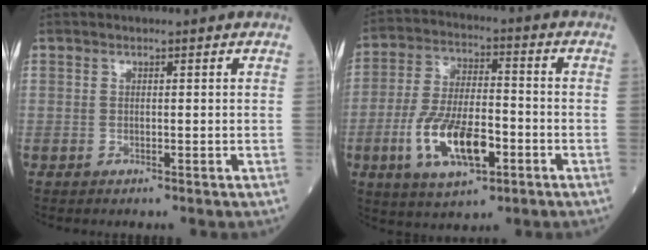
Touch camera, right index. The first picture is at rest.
{"total": 13.6, "force": [-4.9, 5.1, 11.6], "torque": [-0.237, 0.000, -0.085]}